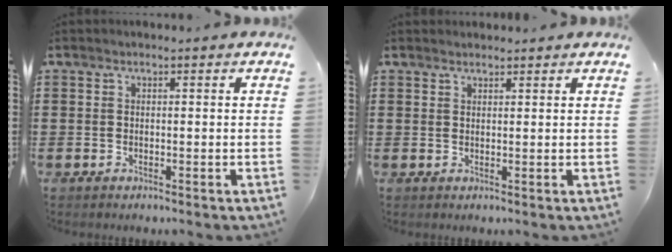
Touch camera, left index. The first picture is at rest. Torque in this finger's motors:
{"motor_torque": [2.14, 0.00, 0.25, 0.09]}